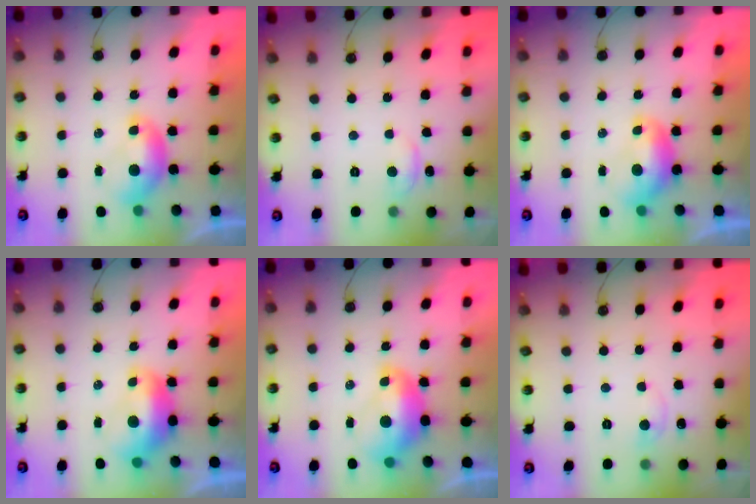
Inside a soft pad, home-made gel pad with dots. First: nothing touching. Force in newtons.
{"total": 1.2, "press": 0.7, "slide": 0.9}
{"total": 0.0}
{"total": 2.1, "press": 2.0, "slide": 0.6}
{"total": 2.7, "press": 2.7, "slide": 0.7}
{"total": 0.8, "press": 0.2, "slide": 0.8}